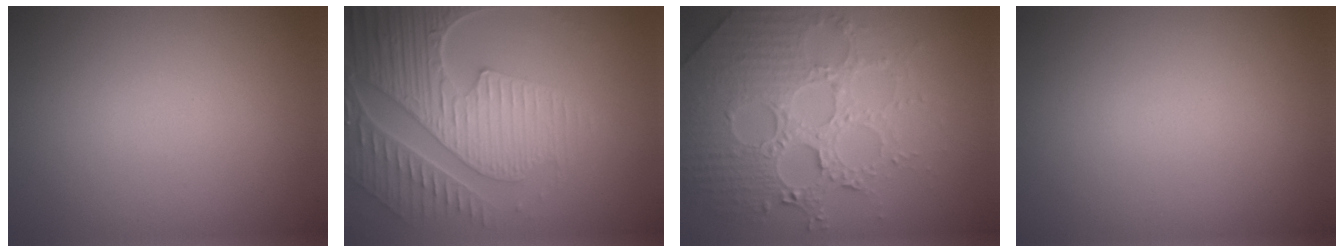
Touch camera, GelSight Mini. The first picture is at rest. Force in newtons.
{"total": 7.0, "press": 5.7, "slide": 4.2}
{"total": 8.1, "press": 5.9, "slide": 5.5}
{"total": 0.0}